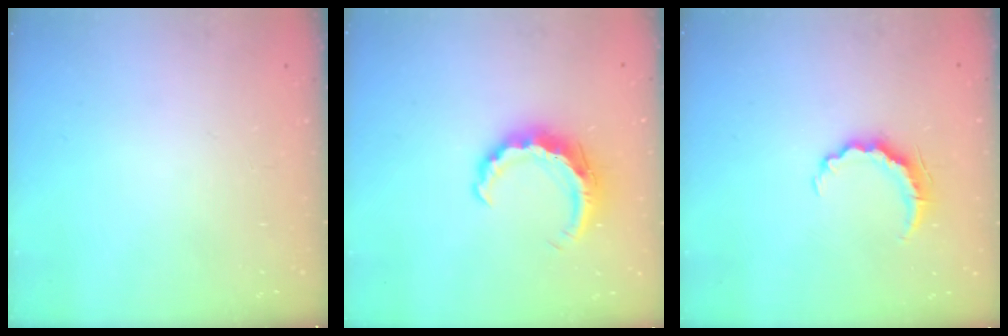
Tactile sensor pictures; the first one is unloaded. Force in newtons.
{"total": 8.8, "press": 8.7, "slide": 1.3}
{"total": 6.7, "press": 6.7, "slide": 0.6}